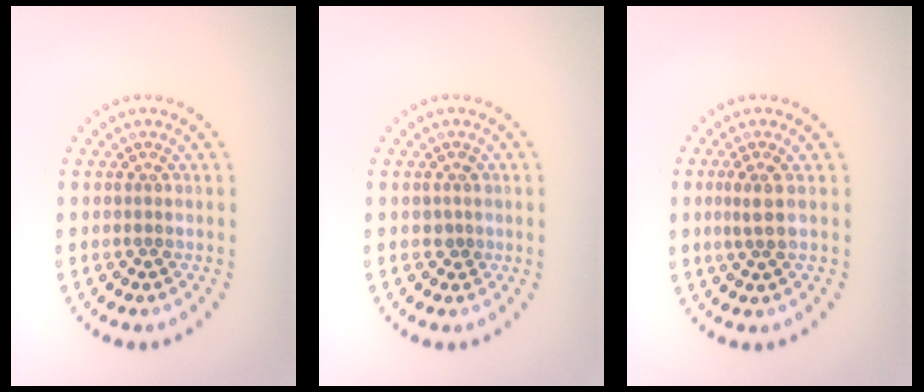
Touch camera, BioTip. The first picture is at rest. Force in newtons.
{"total": 0.9, "press": 0.8, "slide": 0.3}
{"total": 1.7, "press": 1.4, "slide": 0.9}